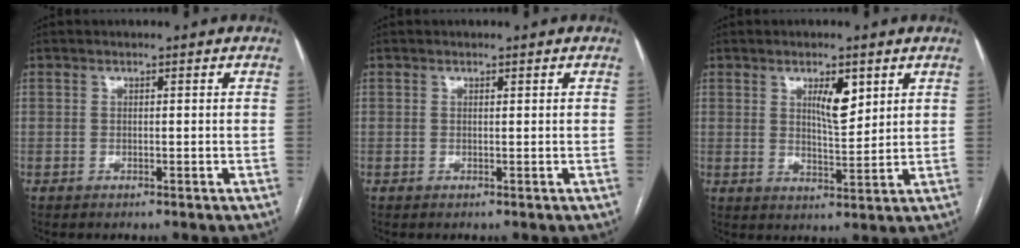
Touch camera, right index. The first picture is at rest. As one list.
[{"total": 0.0}, {"total": 5.4, "force": [2.5, 1.6, 4.5], "torque": [-0.080, -0.002, 0.047]}]